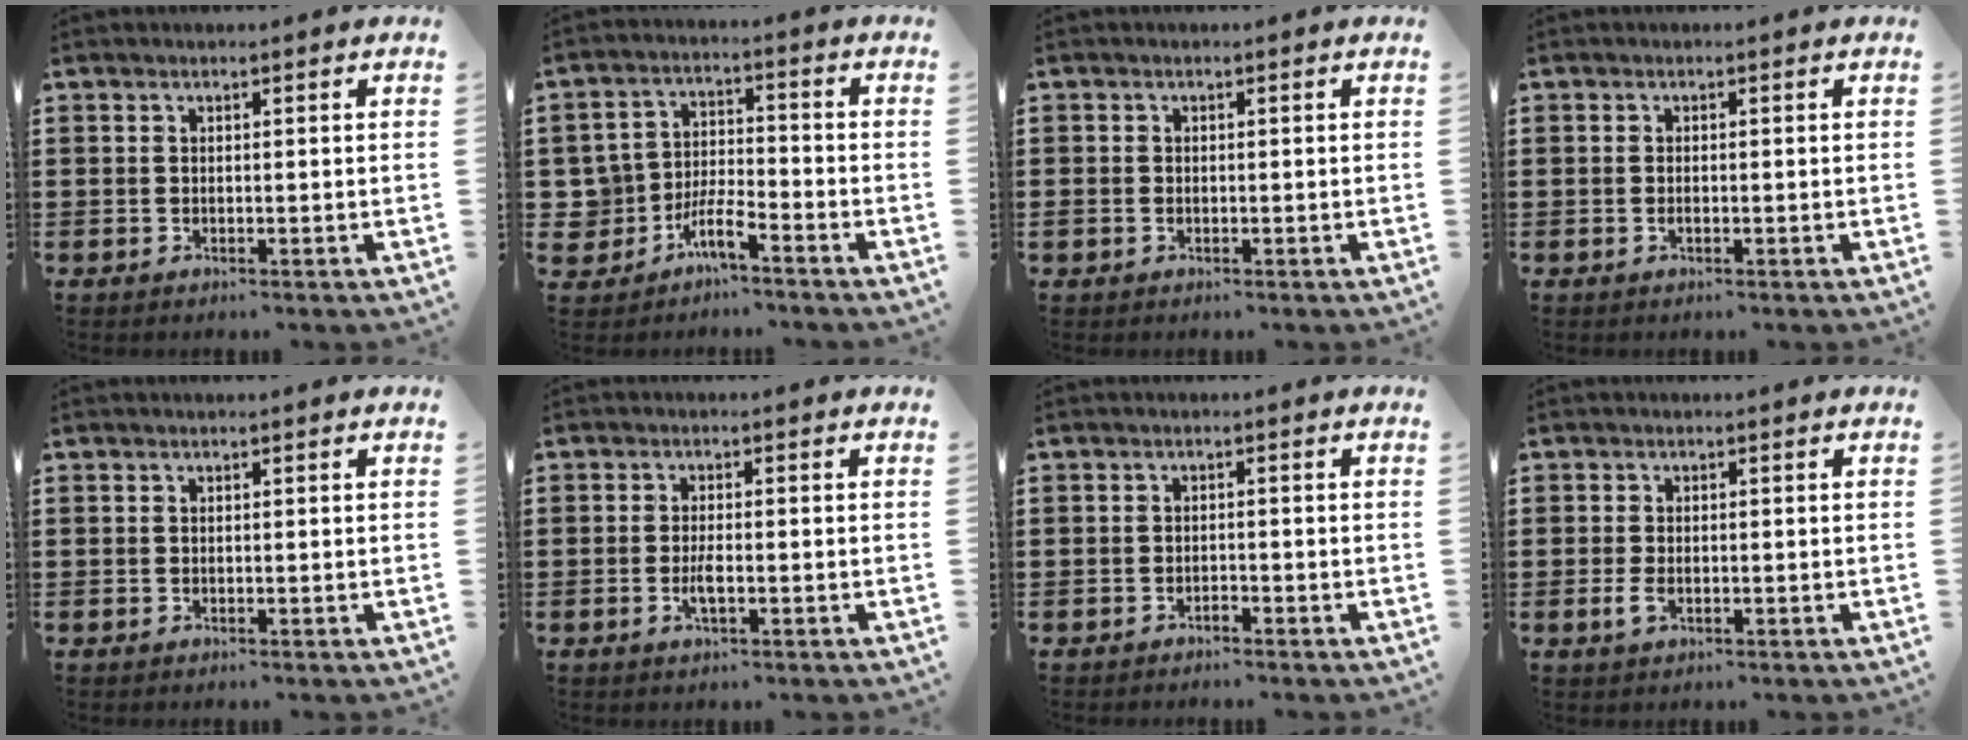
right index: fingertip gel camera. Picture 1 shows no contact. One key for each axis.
{"total": 5.4, "fx": -3.8, "fy": 2.8, "fz": 2.7, "tx": -0.071, "ty": 0.006, "tz": -0.081}
{"total": 0.6, "fx": -0.4, "fy": 0.4, "fz": 0.2, "tx": -0.007, "ty": -0.002, "tz": -0.008}
{"total": 0.8, "fx": -0.3, "fy": 0.0, "fz": 0.7, "tx": -0.016, "ty": -0.010, "tz": -0.002}
{"total": 0.0}
{"total": 2.5, "fx": -0.8, "fy": 0.7, "fz": 2.3, "tx": -0.049, "ty": -0.002, "tz": -0.015}
{"total": 0.9, "fx": -0.9, "fy": 0.2, "fz": 0.2, "tx": -0.007, "ty": 0.003, "tz": -0.018}
{"total": 1.8, "fx": -0.6, "fy": 0.8, "fz": 1.4, "tx": -0.043, "ty": -0.010, "tz": -0.014}